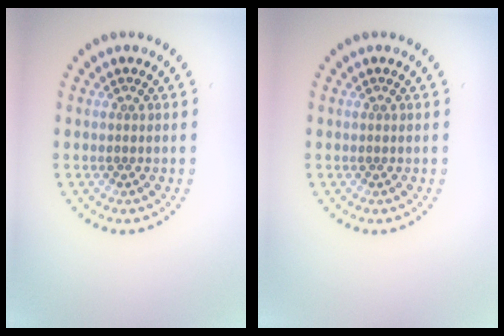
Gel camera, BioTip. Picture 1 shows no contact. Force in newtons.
{"total": 0.0}